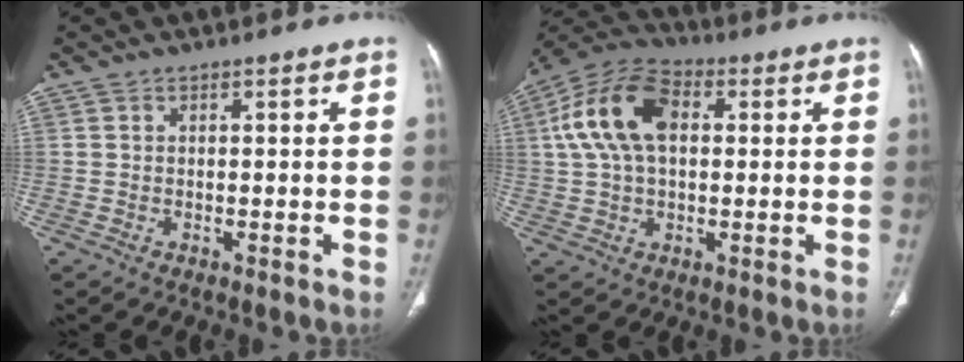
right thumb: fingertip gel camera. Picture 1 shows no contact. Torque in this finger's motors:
{"motor_torque": [-1.13, 1.32, 1.56, -0.12, 0.25]}